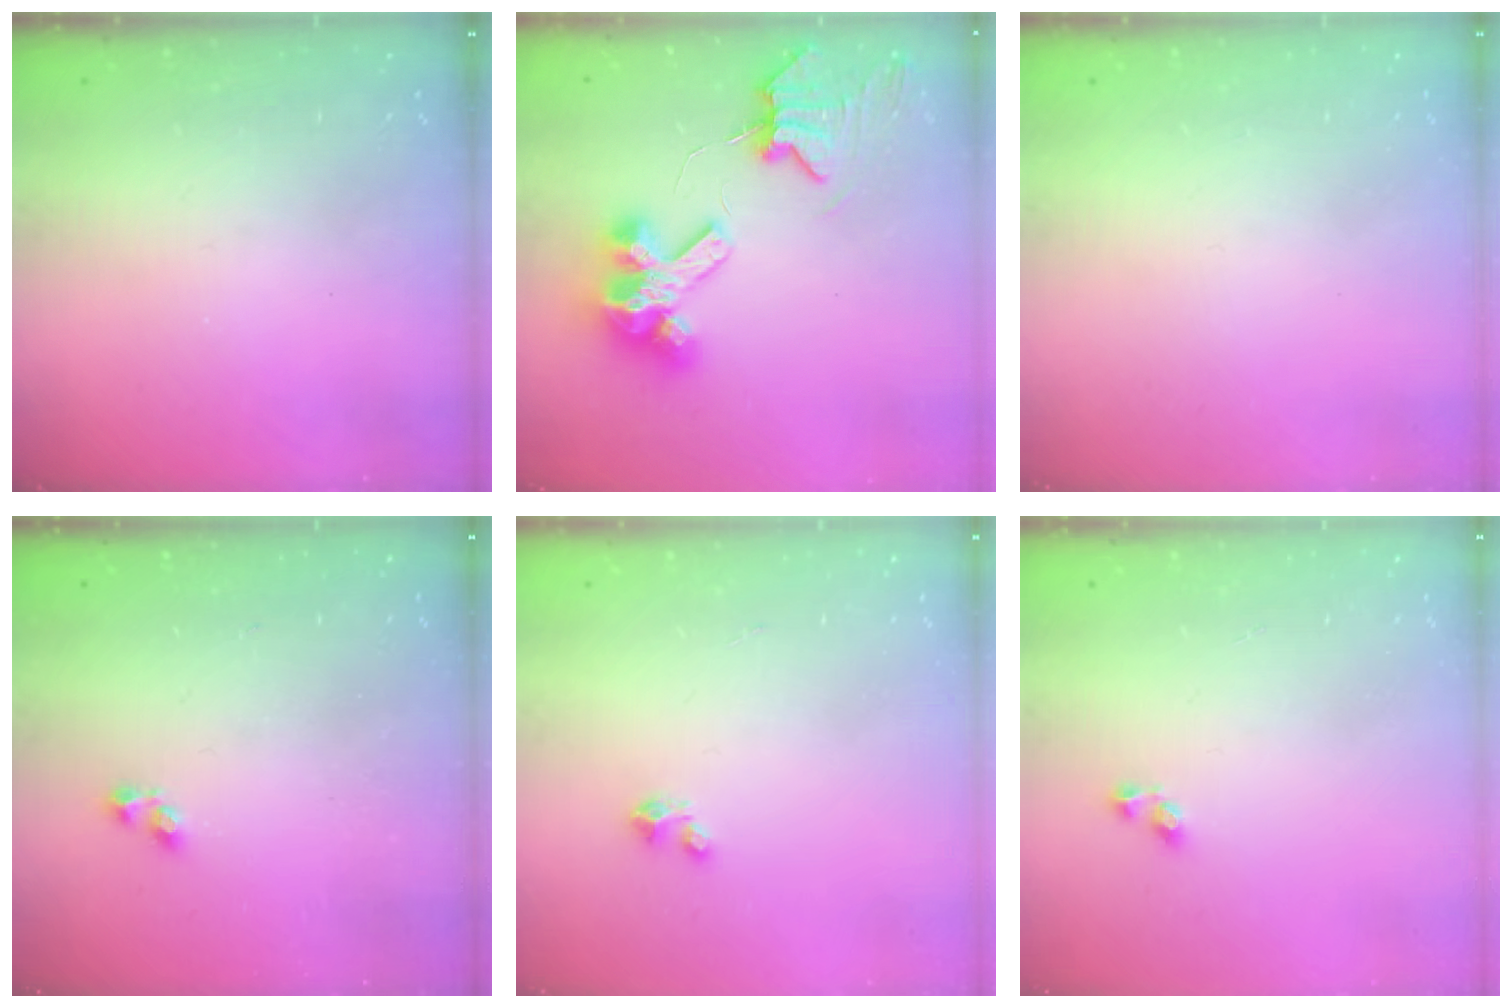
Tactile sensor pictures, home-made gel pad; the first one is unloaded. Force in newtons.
{"total": 9.1, "press": 9.0, "slide": 1.3}
{"total": 0.0}
{"total": 0.9, "press": 0.4, "slide": 0.8}
{"total": 2.1, "press": 2.1, "slide": 0.1}
{"total": 2.2, "press": 1.9, "slide": 1.1}